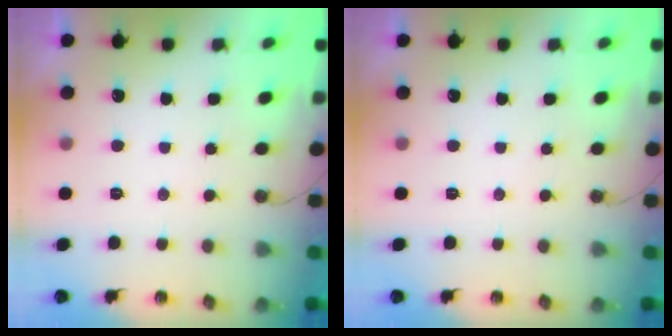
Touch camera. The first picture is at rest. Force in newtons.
{"total": 0.0}